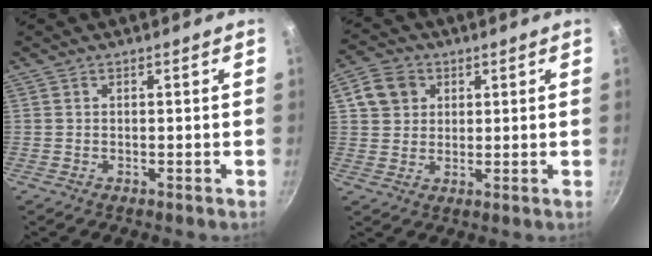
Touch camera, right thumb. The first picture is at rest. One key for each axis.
{"total": 6.7, "fx": 2.4, "fy": 5.7, "fz": 2.5, "tx": -0.020, "ty": 0.006, "tz": 0.036}